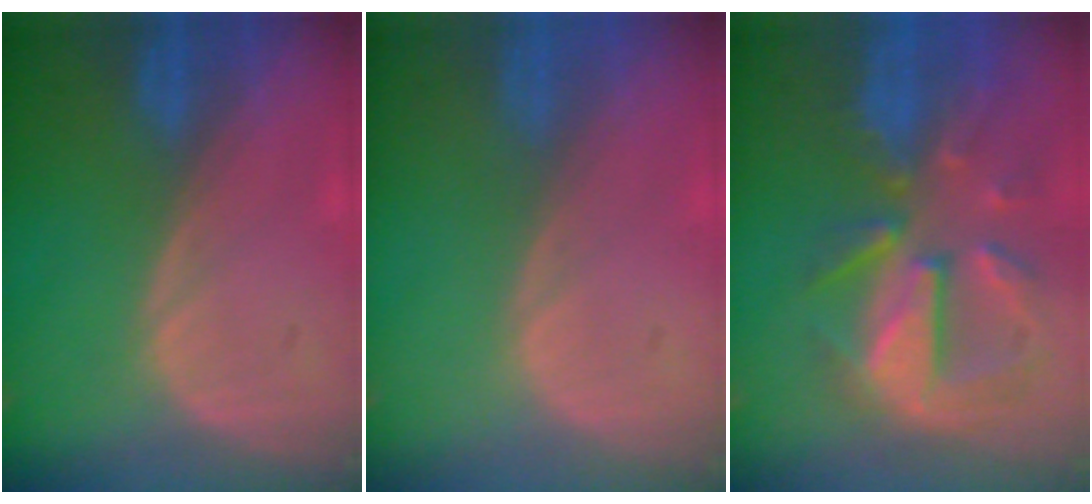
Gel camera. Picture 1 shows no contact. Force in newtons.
{"total": 0.0}
{"total": 11.1, "press": 9.8, "slide": 5.4}